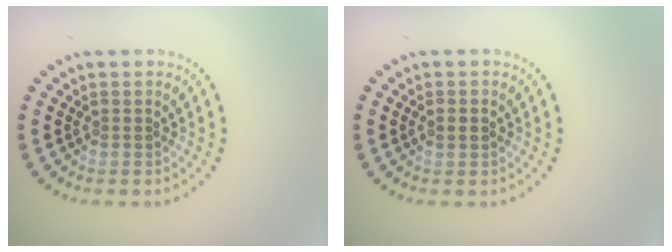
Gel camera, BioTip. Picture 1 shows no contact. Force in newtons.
{"total": 1.5, "press": 1.5, "slide": 0.1}